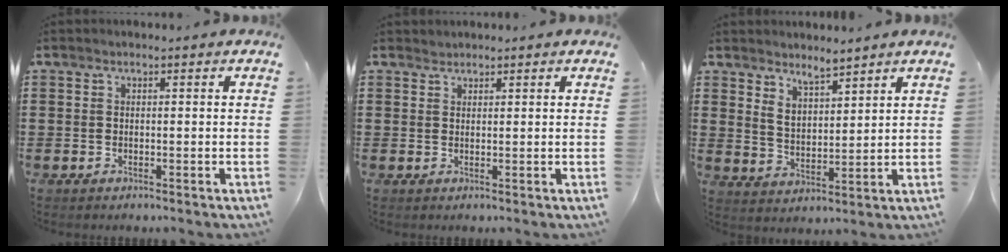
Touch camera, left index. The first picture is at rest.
{"total": 1.1, "force": [1.0, 0.3, -0.1], "torque": [-0.001, 0.000, 0.021]}
{"total": 4.6, "force": [4.3, 1.2, 1.0], "torque": [-0.026, -0.012, 0.078]}